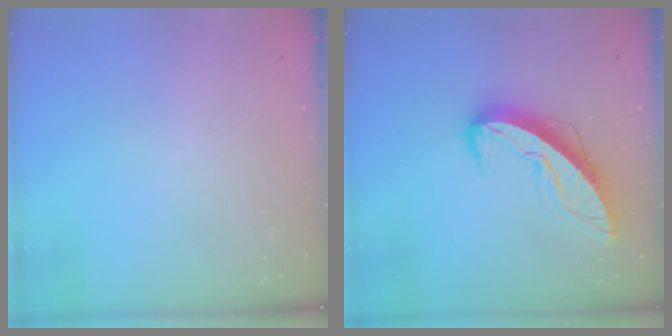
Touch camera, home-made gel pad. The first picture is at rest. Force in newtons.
{"total": 11.9, "press": 11.8, "slide": 0.9}